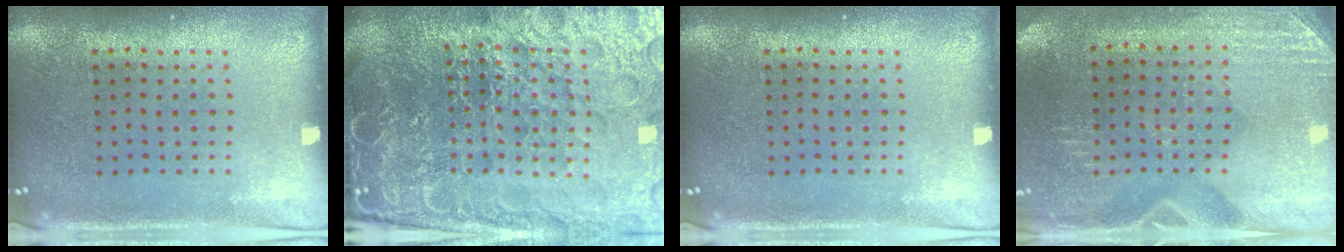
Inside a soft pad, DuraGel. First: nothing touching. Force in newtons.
{"total": 6.8, "press": 6.0, "slide": 3.2}
{"total": 0.0}
{"total": 2.8, "press": 2.6, "slide": 1.2}